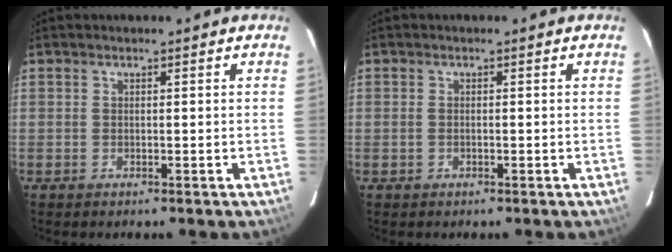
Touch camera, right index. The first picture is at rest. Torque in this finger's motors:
{"motor_torque": [-0.19, 0.04, 0.03, 0.00]}